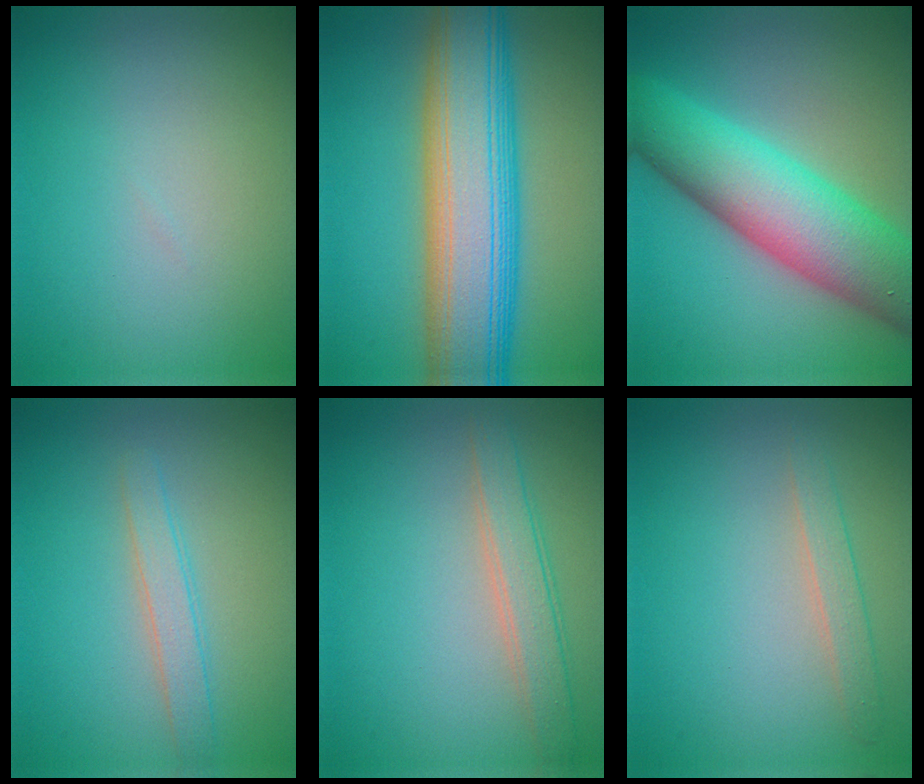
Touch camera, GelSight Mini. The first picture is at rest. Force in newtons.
{"total": 12.7, "press": 12.7, "slide": 0.1}
{"total": 10.7, "press": 10.7, "slide": 0.2}
{"total": 2.1, "press": 2.1, "slide": 0.0}
{"total": 2.9, "press": 2.9, "slide": 0.2}
{"total": 1.6, "press": 1.6, "slide": 0.0}